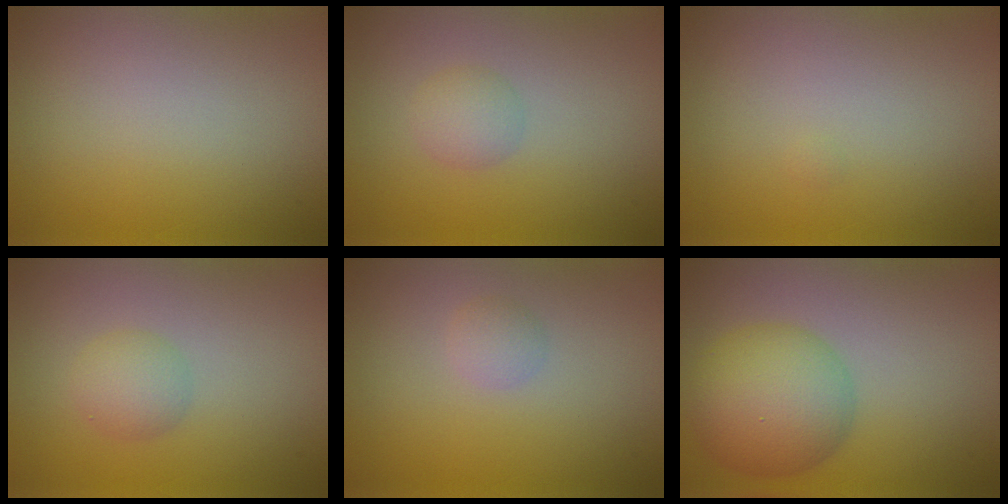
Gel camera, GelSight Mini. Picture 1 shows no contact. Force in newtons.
{"total": 1.5, "press": 1.5, "slide": 0.0}
{"total": 0.0}
{"total": 2.1, "press": 2.1, "slide": 0.0}
{"total": 1.1, "press": 1.1, "slide": 0.0}
{"total": 6.9, "press": 6.9, "slide": 0.3}